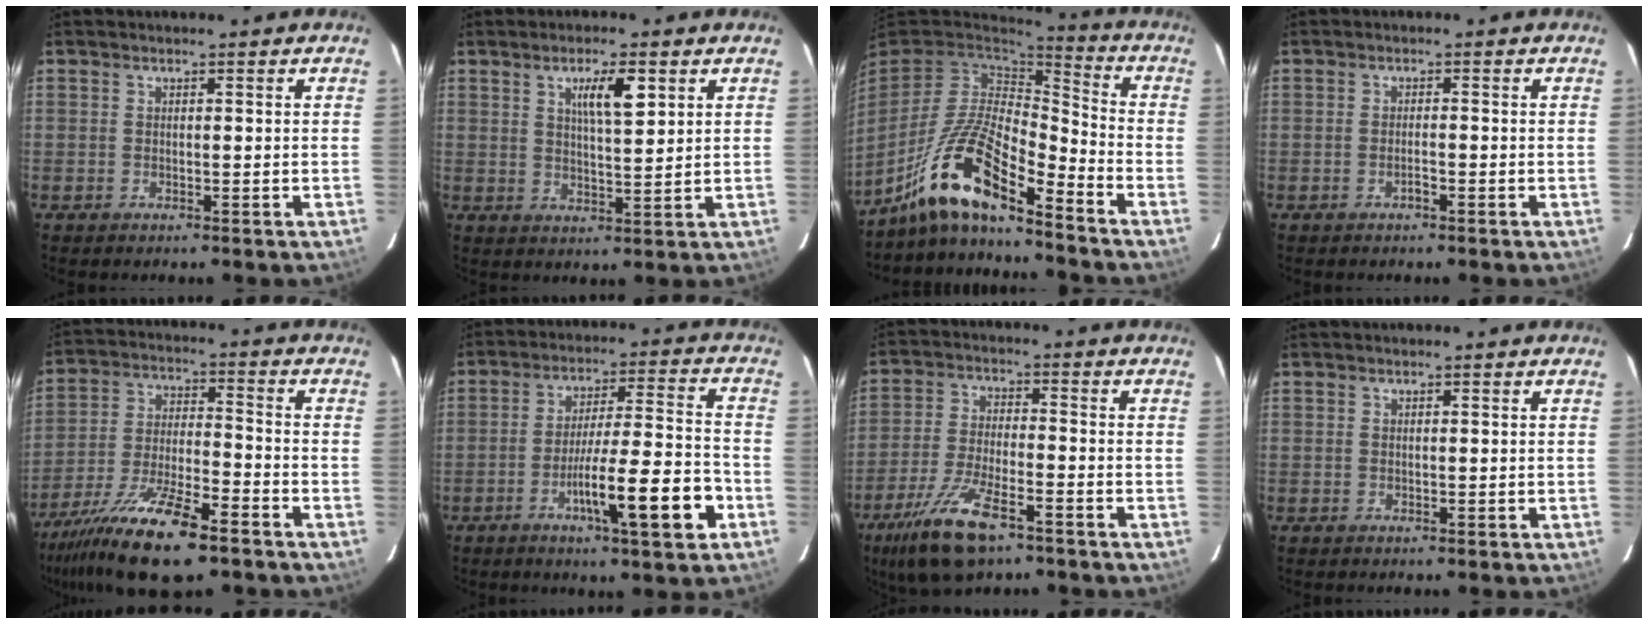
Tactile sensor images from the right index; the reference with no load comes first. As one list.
[{"total": 5.7, "force": [2.5, 1.0, 5.0], "torque": [-0.086, 0.002, 0.044]}, {"total": 14.0, "force": [-10.2, 2.4, 9.3], "torque": [-0.181, 0.008, -0.188]}, {"total": 1.2, "force": [-0.8, 0.1, 0.9], "torque": [-0.018, 0.001, -0.014]}, {"total": 15.5, "force": [-10.6, 3.0, 10.8], "torque": [-0.206, -0.023, -0.189]}, {"total": 13.5, "force": [-5.7, 0.6, 12.2], "torque": [-0.198, 0.000, -0.089]}, {"total": 11.2, "force": [-7.2, 2.7, 8.1], "torque": [-0.166, -0.022, -0.127]}, {"total": 0.0}]